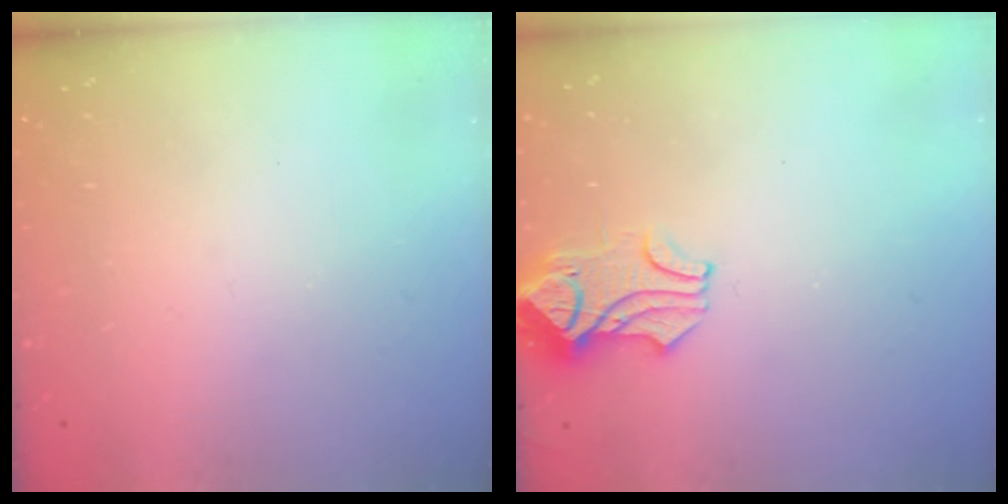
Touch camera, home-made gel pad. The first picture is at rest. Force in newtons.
{"total": 2.1, "press": 2.0, "slide": 0.6}